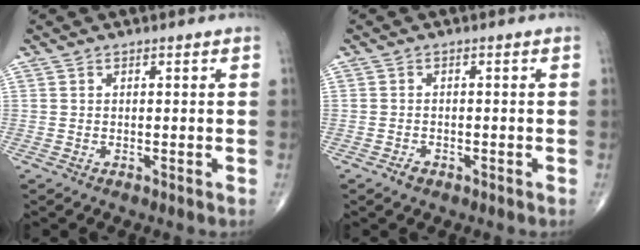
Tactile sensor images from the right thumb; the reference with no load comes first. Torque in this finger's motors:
{"motor_torque": [2.50, 2.41, -0.03, -0.29, -0.02]}